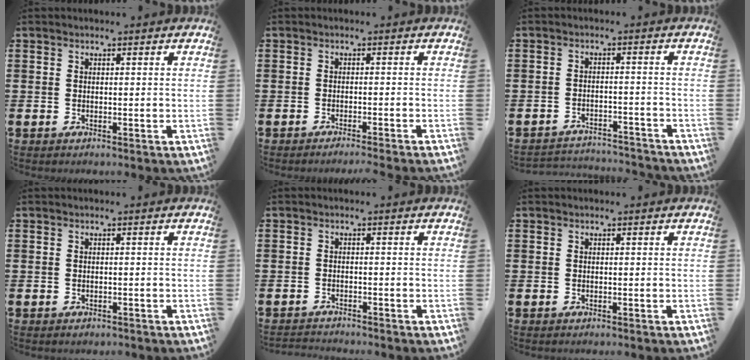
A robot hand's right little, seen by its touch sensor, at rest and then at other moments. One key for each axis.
{"total": 1.0, "fx": -1.0, "fy": -0.3, "fz": 0.3, "tx": -0.002, "ty": -0.001, "tz": -0.019}
{"total": 2.7, "fx": -2.7, "fy": 0.1, "fz": -0.1, "tx": -0.005, "ty": 0.002, "tz": -0.058}
{"total": 0.0}
{"total": 1.2, "fx": -1.2, "fy": -0.1, "fz": -0.1, "tx": -0.001, "ty": 0.002, "tz": -0.025}
{"total": 0.0}